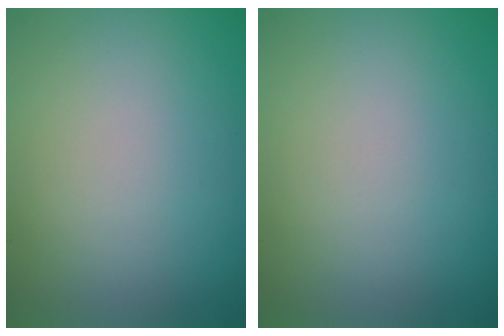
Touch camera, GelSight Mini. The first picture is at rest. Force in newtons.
{"total": 0.0}